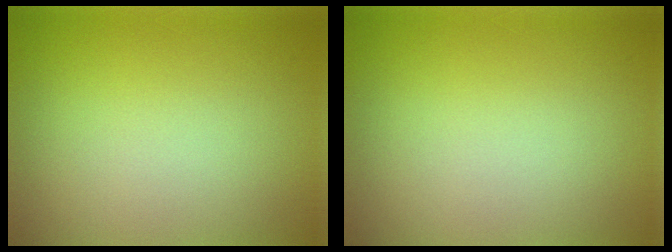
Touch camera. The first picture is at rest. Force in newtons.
{"total": 0.0}